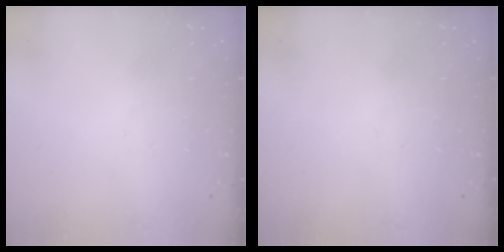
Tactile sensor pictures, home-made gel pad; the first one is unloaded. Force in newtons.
{"total": 0.0}